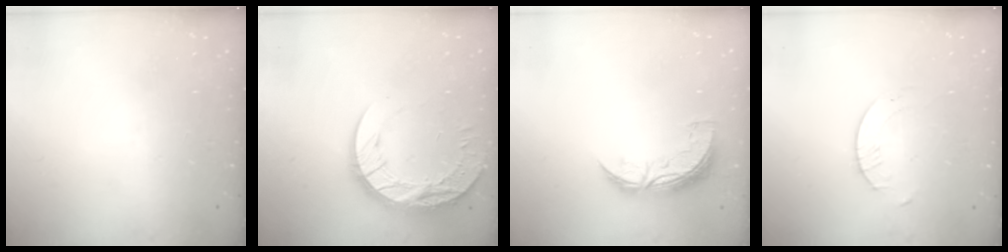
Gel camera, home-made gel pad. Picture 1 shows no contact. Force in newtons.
{"total": 17.9, "press": 17.8, "slide": 1.4}
{"total": 8.4, "press": 8.4, "slide": 0.3}
{"total": 1.6, "press": 1.6, "slide": 0.2}